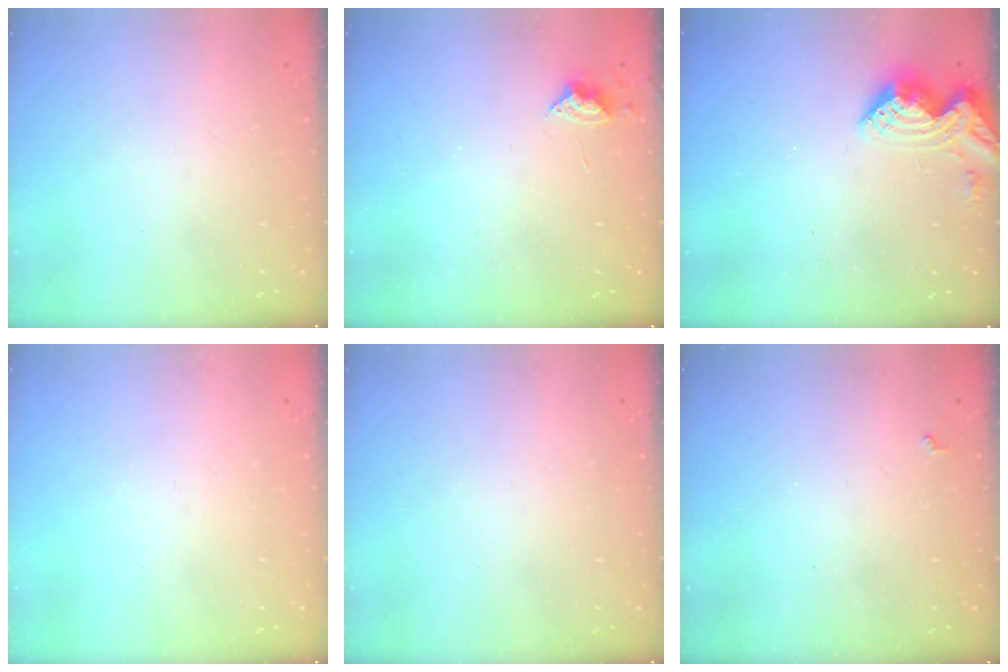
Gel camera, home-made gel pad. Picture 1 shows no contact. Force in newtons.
{"total": 5.8, "press": 5.8, "slide": 0.8}
{"total": 11.1, "press": 11.1, "slide": 0.8}
{"total": 0.0}
{"total": 0.0}
{"total": 2.9, "press": 2.9, "slide": 0.4}